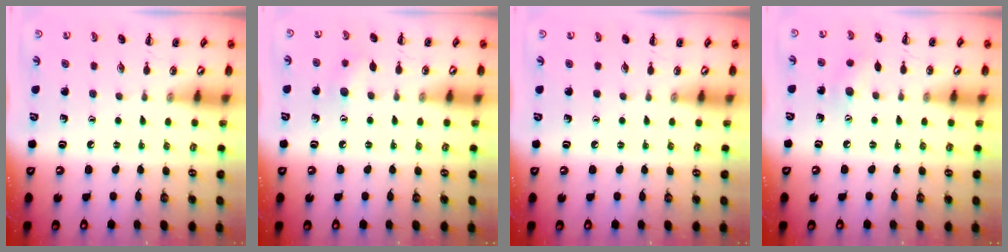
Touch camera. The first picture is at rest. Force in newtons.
{"total": 6.2, "press": 6.0, "slide": 1.4}
{"total": 0.0}
{"total": 7.3, "press": 7.1, "slide": 1.7}